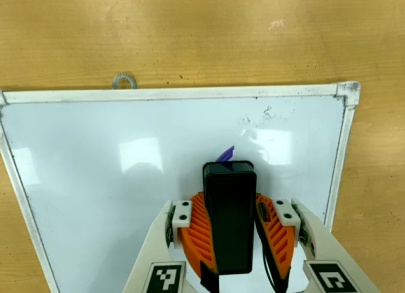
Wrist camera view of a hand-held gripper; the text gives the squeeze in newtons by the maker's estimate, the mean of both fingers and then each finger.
{"total": 13.0, "left": 11.8, "right": 14.3}